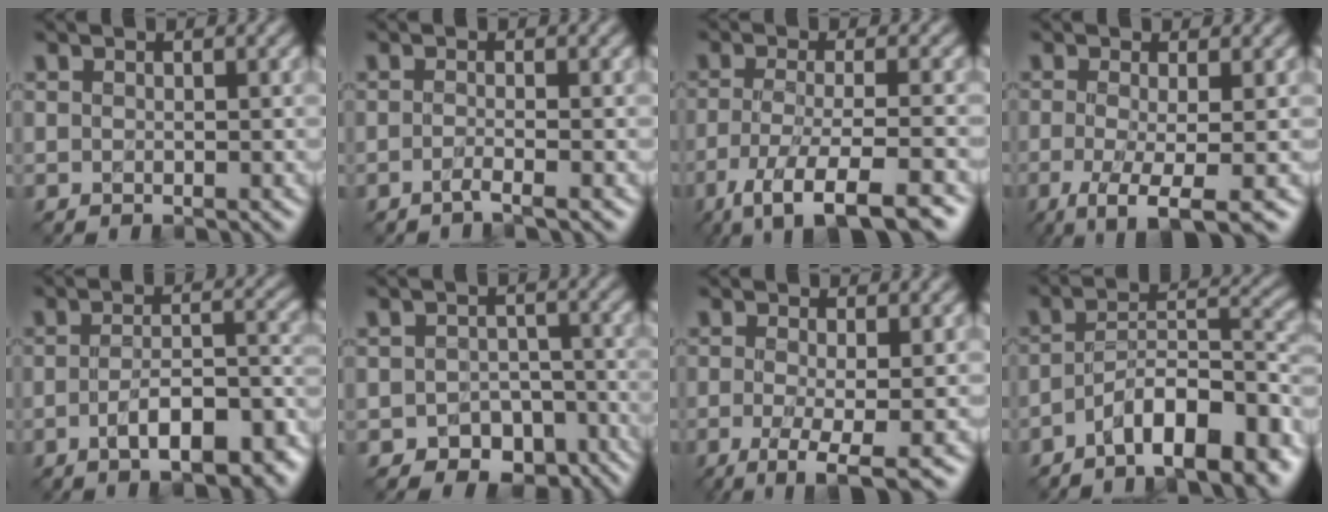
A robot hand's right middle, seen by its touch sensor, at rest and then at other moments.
{"total": 1.1, "force": [-0.6, 0.2, 1.0], "torque": [-0.014, -0.002, -0.023]}
{"total": 7.2, "force": [-4.2, 1.7, 5.6], "torque": [-0.093, -0.004, -0.076]}
{"total": 4.8, "force": [-1.5, 1.0, 4.5], "torque": [-0.075, -0.006, -0.035]}
{"total": 7.5, "force": [-3.5, 2.7, 6.0], "torque": [-0.090, 0.002, -0.054]}
{"total": 5.7, "force": [-3.8, 3.7, 1.9], "torque": [-0.016, -0.009, -0.049]}
{"total": 4.0, "force": [-0.9, 0.8, 3.9], "torque": [-0.069, -0.006, -0.022]}
{"total": 9.4, "force": [-5.5, 3.0, 7.0], "torque": [-0.101, 0.010, -0.098]}